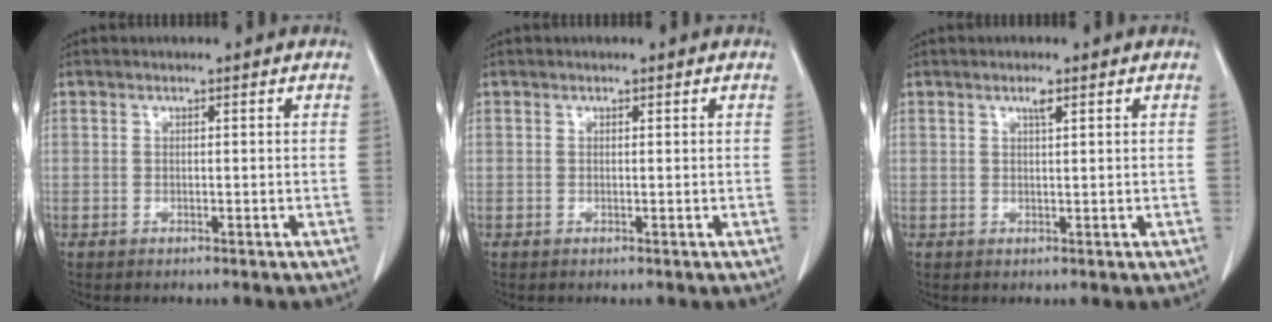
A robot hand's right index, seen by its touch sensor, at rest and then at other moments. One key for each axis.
{"total": 0.0}
{"total": 1.7, "fx": 1.0, "fy": 0.4, "fz": 1.3, "tx": -0.027, "ty": 0.001, "tz": 0.019}